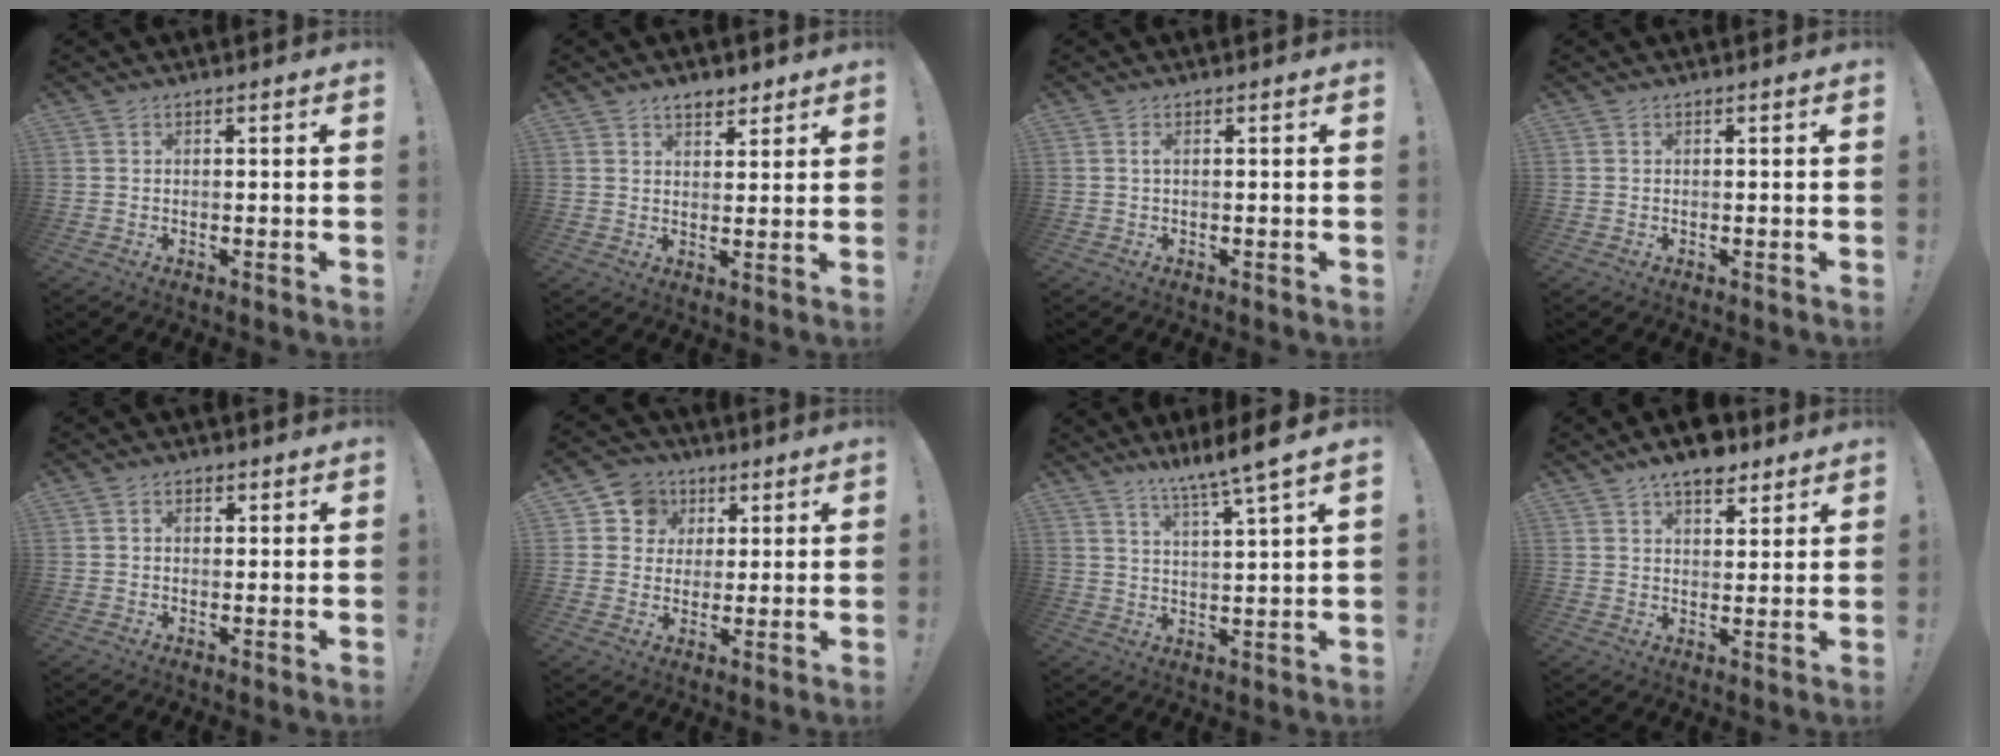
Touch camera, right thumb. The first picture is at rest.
{"total": 4.5, "force": [3.5, 2.3, 1.7], "torque": [-0.014, -0.018, 0.061]}
{"total": 0.8, "force": [0.0, -0.1, 0.8], "torque": [-0.017, 0.002, -0.001]}
{"total": 0.0}
{"total": 1.7, "force": [0.1, 1.4, 0.9], "torque": [-0.002, 0.000, -0.001]}
{"total": 8.4, "force": [2.3, 7.9, 1.9], "torque": [-0.021, -0.010, 0.046]}
{"total": 8.4, "force": [6.6, -1.3, 4.9], "torque": [-0.083, -0.049, 0.104]}
{"total": 8.6, "force": [6.3, 4.0, 4.4], "torque": [-0.057, -0.033, 0.111]}